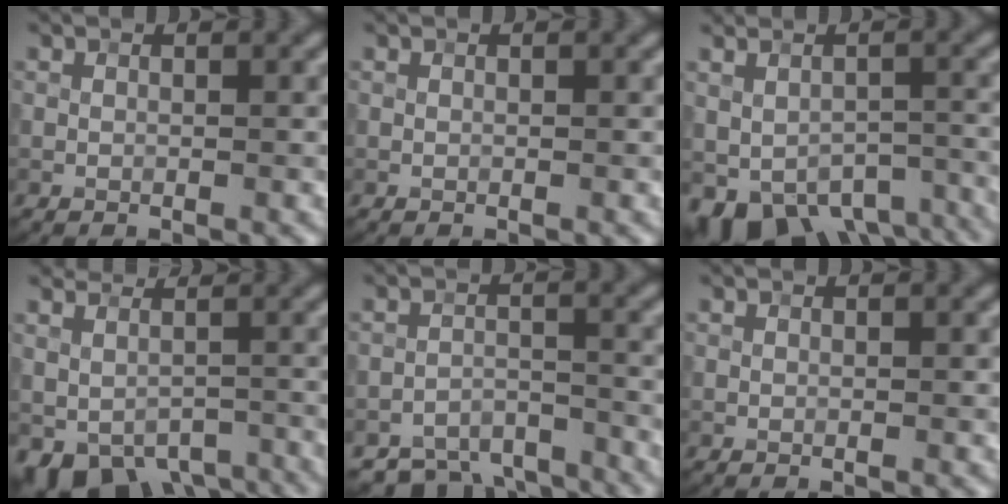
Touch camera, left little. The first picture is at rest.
{"total": 0.0}
{"total": 8.8, "force": [-5.5, 5.6, 4.0], "torque": [-0.054, -0.003, -0.070]}
{"total": 6.1, "force": [-2.4, 4.8, 3.0], "torque": [-0.029, -0.002, -0.027]}
{"total": 6.2, "force": [-5.4, 2.5, 1.6], "torque": [-0.021, -0.008, -0.087]}
{"total": 0.0}